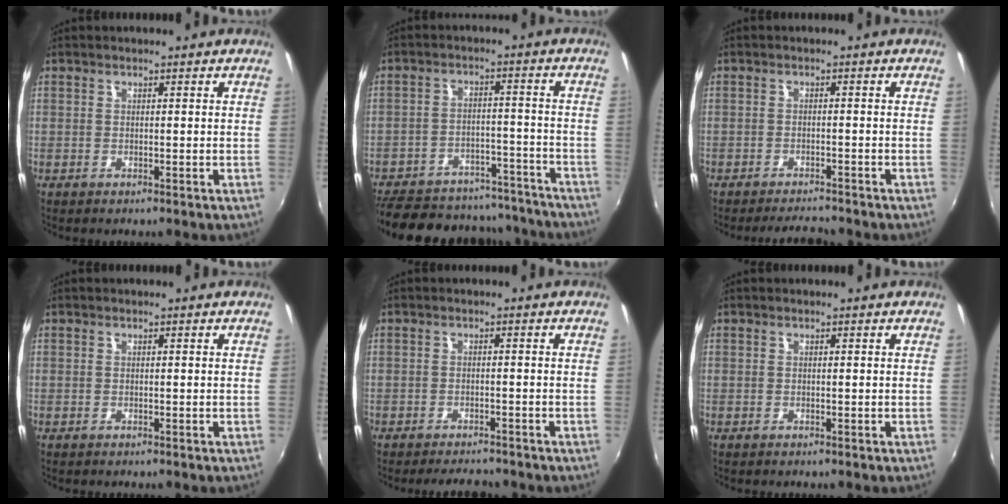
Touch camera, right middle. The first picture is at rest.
{"total": 25.8, "force": [-21.9, 10.1, 9.2], "torque": [-0.203, 0.031, -0.277]}
{"total": 4.3, "force": [-4.1, 0.4, 1.1], "torque": [-0.034, -0.006, -0.064]}
{"total": 0.0}
{"total": 5.1, "force": [-4.7, 1.3, 1.7], "torque": [-0.045, -0.007, -0.068]}
{"total": 0.0}